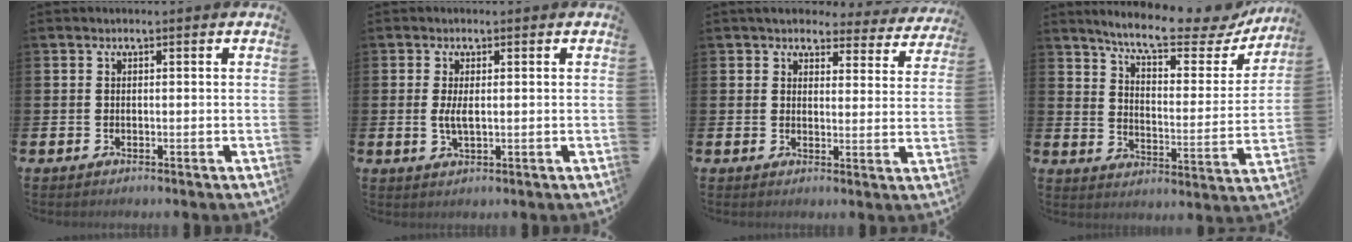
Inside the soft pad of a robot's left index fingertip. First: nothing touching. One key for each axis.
{"total": 2.4, "fx": 0.2, "fy": 0.9, "fz": 2.3, "tx": -0.040, "ty": 0.002, "tz": 0.001}
{"total": 4.3, "fx": 4.0, "fy": 1.6, "fz": 0.5, "tx": -0.017, "ty": -0.026, "tz": 0.068}
{"total": 9.6, "fx": 8.5, "fy": 1.7, "fz": 4.3, "tx": -0.103, "ty": -0.054, "tz": 0.141}